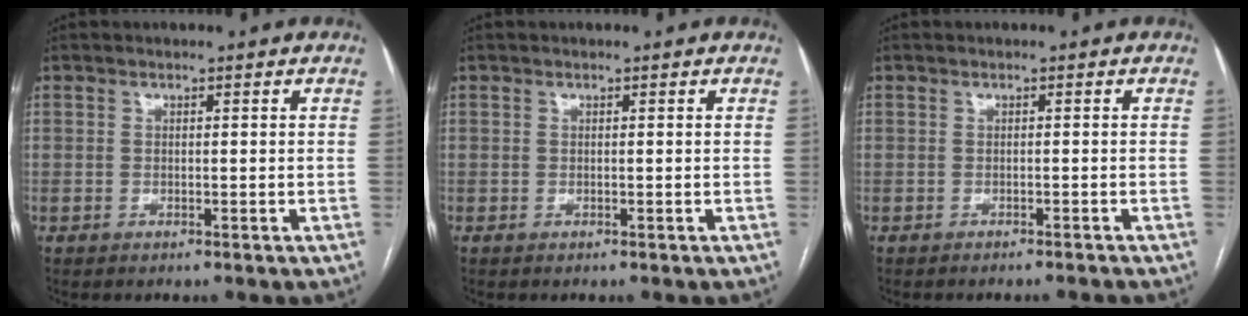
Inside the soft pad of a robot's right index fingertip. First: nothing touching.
{"total": 0.0}
{"total": 2.3, "force": [-2.2, -0.1, 0.6], "torque": [-0.006, -0.003, -0.029]}